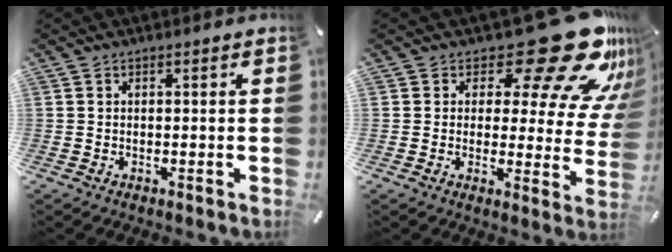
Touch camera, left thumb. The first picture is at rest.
{"total": 23.6, "force": [14.1, 9.9, 16.1], "torque": [-0.200, -0.096, 0.230]}